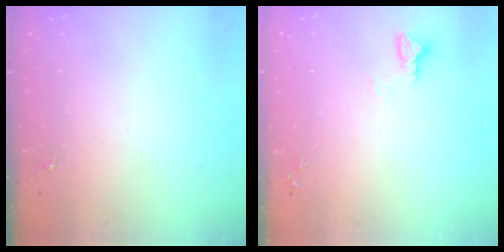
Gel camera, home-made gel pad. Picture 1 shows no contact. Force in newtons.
{"total": 3.0, "press": 3.0, "slide": 0.3}